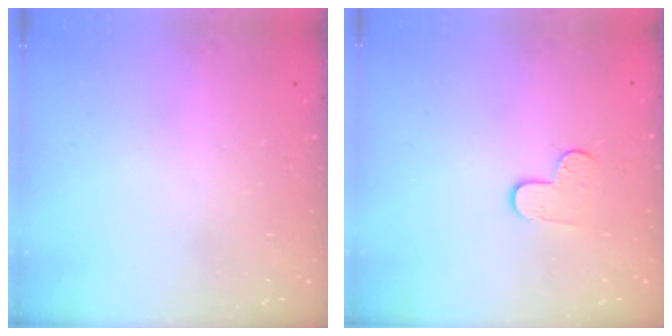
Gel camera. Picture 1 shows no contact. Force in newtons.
{"total": 7.3, "press": 7.2, "slide": 0.6}